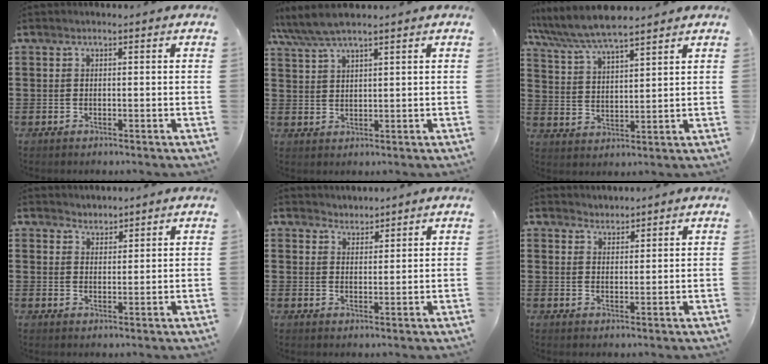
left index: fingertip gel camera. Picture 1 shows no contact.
{"total": 4.6, "force": [3.9, 0.6, 2.5], "torque": [-0.060, -0.004, 0.070]}
{"total": 6.5, "force": [5.9, 0.6, 2.4], "torque": [-0.069, -0.022, 0.105]}
{"total": 2.1, "force": [1.9, 0.7, -0.5], "torque": [0.003, 0.003, 0.036]}
{"total": 2.3, "force": [2.2, 0.6, -0.6], "torque": [0.004, 0.001, 0.042]}
{"total": 1.9, "force": [1.7, 0.5, -0.5], "torque": [0.004, 0.003, 0.035]}